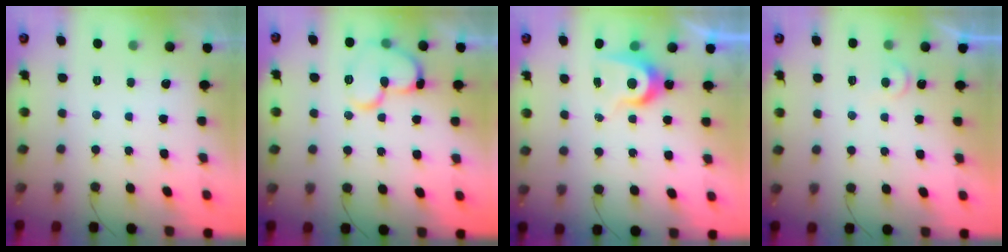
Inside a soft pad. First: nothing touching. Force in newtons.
{"total": 14.2, "press": 14.1, "slide": 2.0}
{"total": 8.1, "press": 8.1, "slide": 0.6}
{"total": 4.0, "press": 3.9, "slide": 0.3}